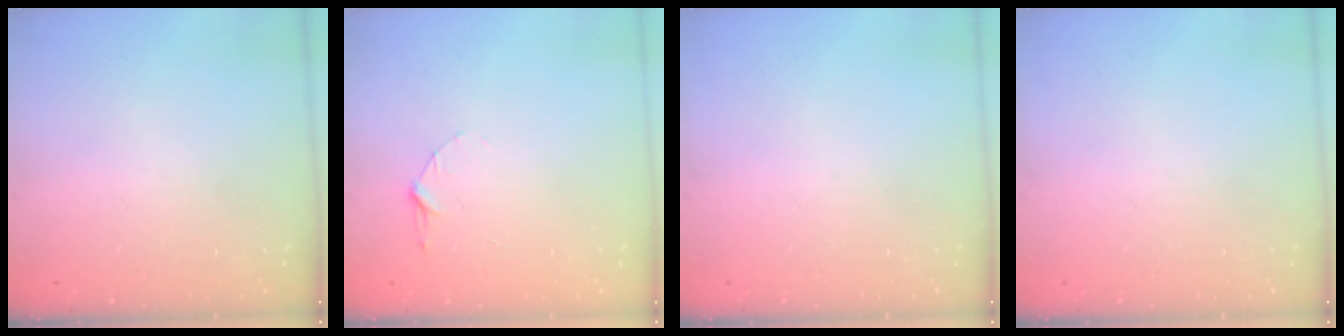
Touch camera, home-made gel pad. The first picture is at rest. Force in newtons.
{"total": 4.7, "press": 4.7, "slide": 0.5}
{"total": 0.0}
{"total": 0.0}